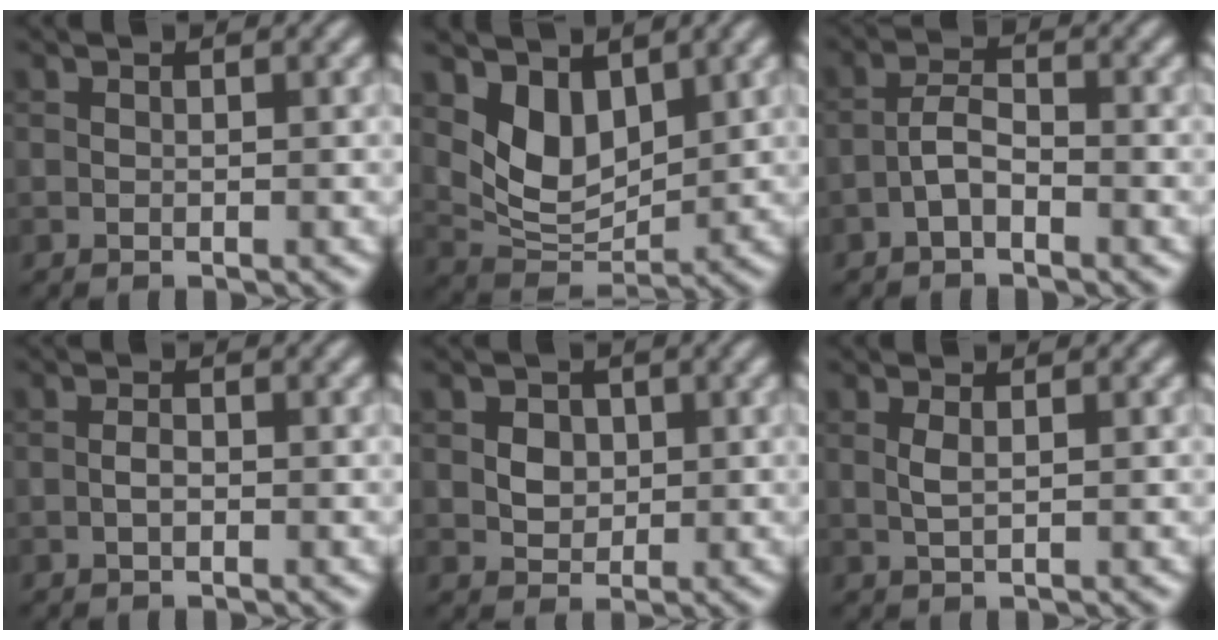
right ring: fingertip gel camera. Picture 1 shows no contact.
{"total": 4.6, "force": [2.3, 2.7, 2.8], "torque": [-0.060, -0.017, 0.043]}
{"total": 2.2, "force": [-1.2, 0.8, 1.6], "torque": [-0.034, 0.008, -0.029]}
{"total": 1.1, "force": [-0.3, 0.5, 0.9], "torque": [-0.019, 0.002, -0.009]}
{"total": 2.3, "force": [0.4, 1.9, 1.2], "torque": [-0.021, 0.001, 0.008]}
{"total": 1.1, "force": [0.4, 0.3, 1.0], "torque": [-0.024, 0.001, 0.008]}